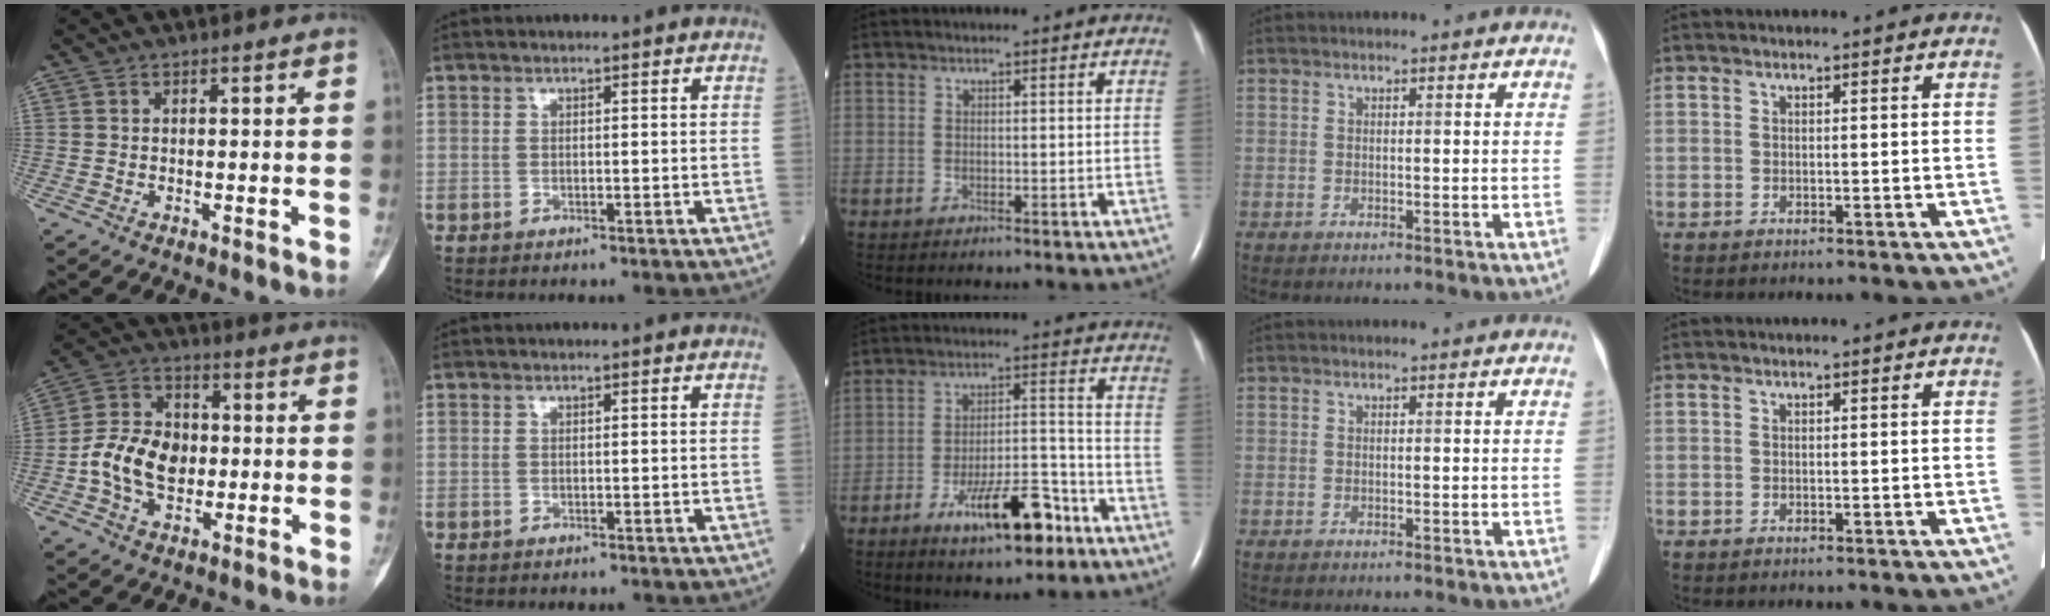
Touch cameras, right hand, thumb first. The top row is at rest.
{"thumb": {"total": 11.7, "force": [-1.6, 8.5, 7.9], "torque": [-0.126, 0.023, -0.035]}, "middle": {"total": 11.4, "force": [-6.8, 3.4, 8.5], "torque": [-0.140, 0.009, -0.105]}}